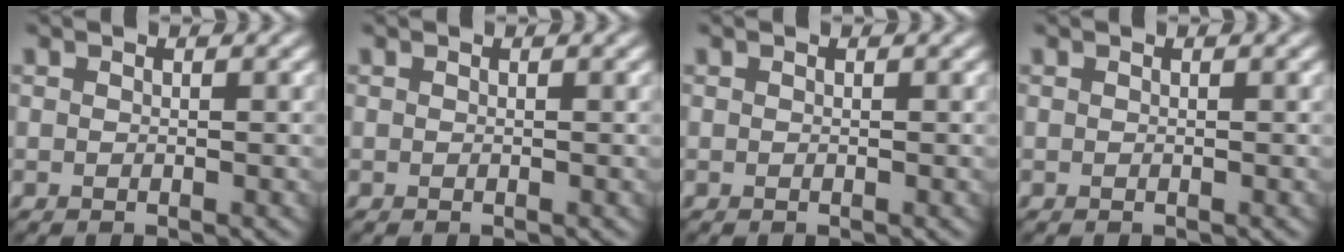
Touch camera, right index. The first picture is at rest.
{"total": 0.0}
{"total": 0.0}
{"total": 0.0}